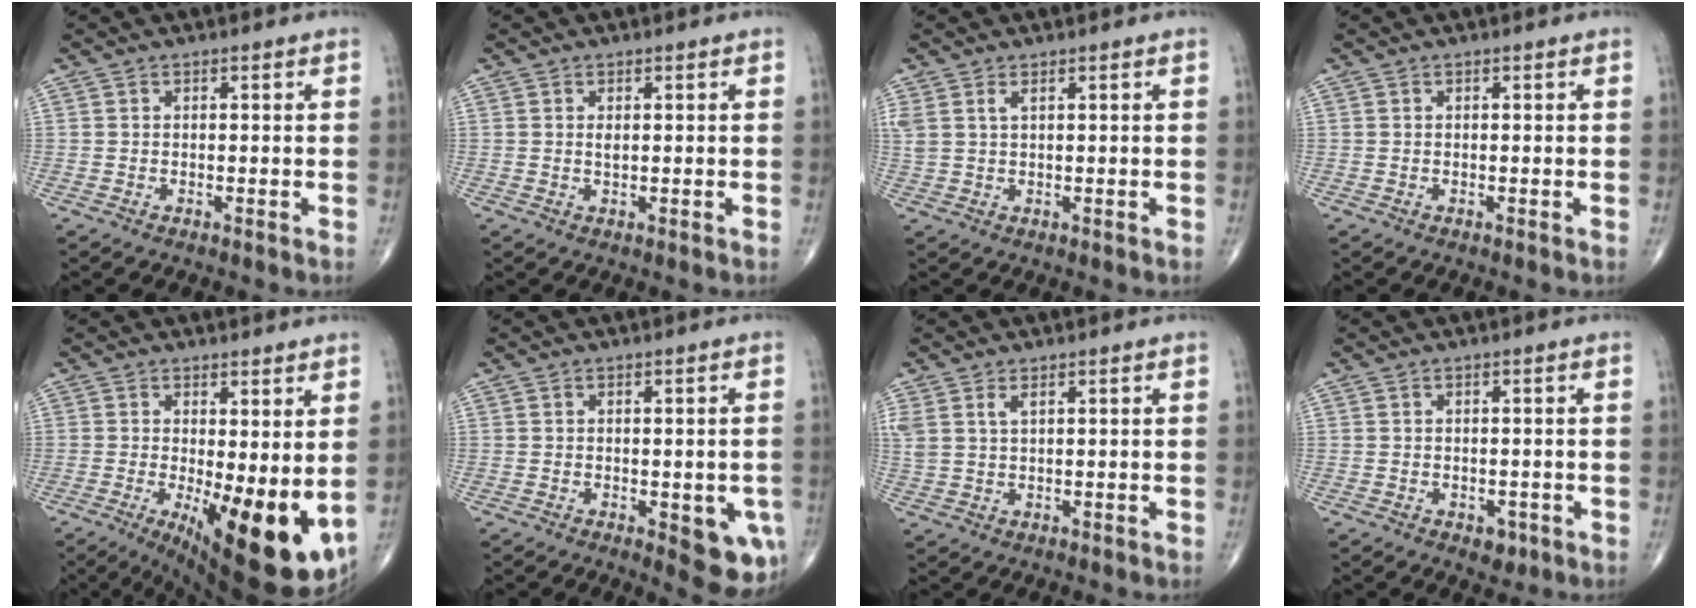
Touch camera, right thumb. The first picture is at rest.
{"total": 0.9, "force": [0.2, 0.4, 0.8], "torque": [-0.012, -0.002, 0.004]}
{"total": 2.8, "force": [1.4, 1.1, 2.1], "torque": [-0.057, 0.008, 0.038]}
{"total": 0.0}
{"total": 16.0, "force": [-2.2, 5.4, 14.9], "torque": [-0.195, -0.031, -0.011]}
{"total": 8.3, "force": [-2.4, 3.2, 7.3], "torque": [-0.063, -0.007, -0.022]}
{"total": 3.2, "force": [1.7, 1.3, 2.4], "torque": [-0.061, 0.005, 0.043]}
{"total": 2.4, "force": [-1.0, 1.6, 1.5], "torque": [-0.007, 0.001, -0.007]}